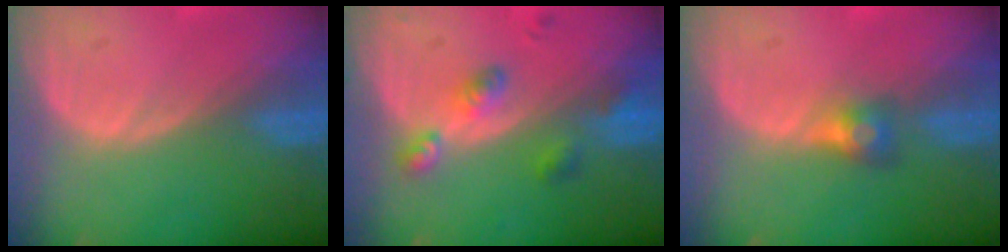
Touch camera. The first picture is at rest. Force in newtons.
{"total": 4.6, "press": 4.6, "slide": 0.6}
{"total": 2.8, "press": 2.6, "slide": 1.0}